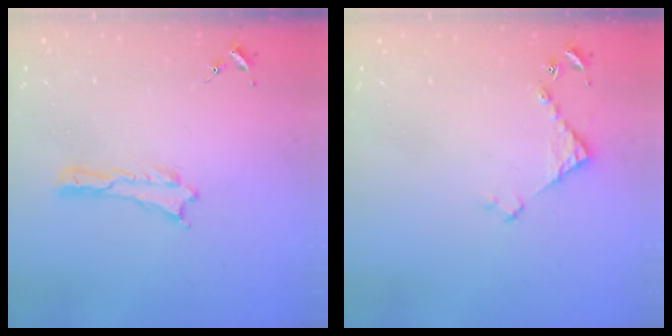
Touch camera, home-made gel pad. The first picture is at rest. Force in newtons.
{"total": 3.7, "press": 3.7, "slide": 0.3}